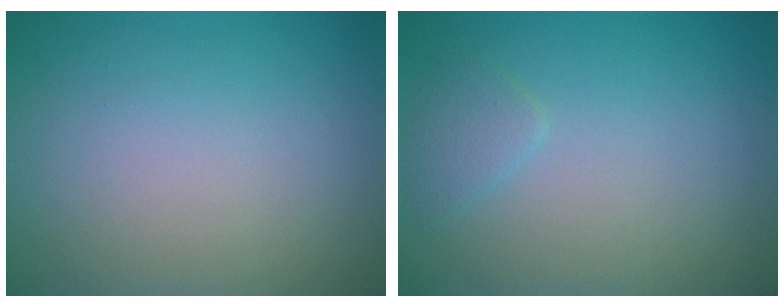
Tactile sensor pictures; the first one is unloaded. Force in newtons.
{"total": 1.2, "press": 1.2, "slide": 0.1}